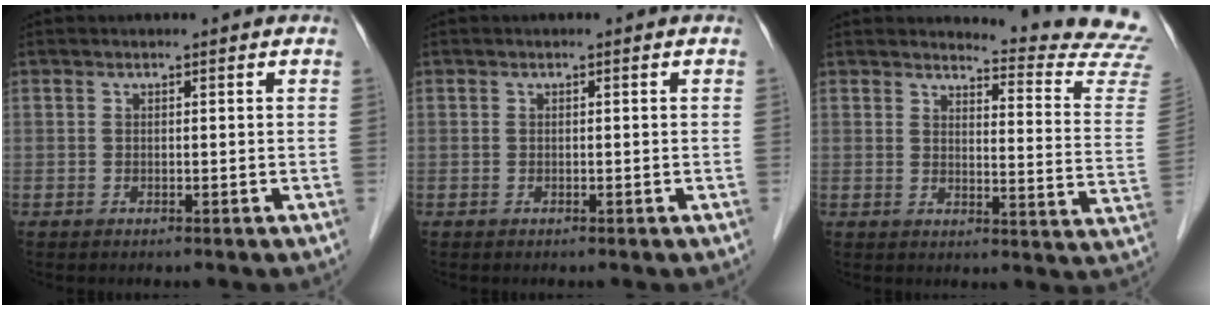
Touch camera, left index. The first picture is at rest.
{"total": 0.0}
{"total": 14.6, "force": [14.5, -1.3, 0.9], "torque": [0.001, -0.143, 0.139]}